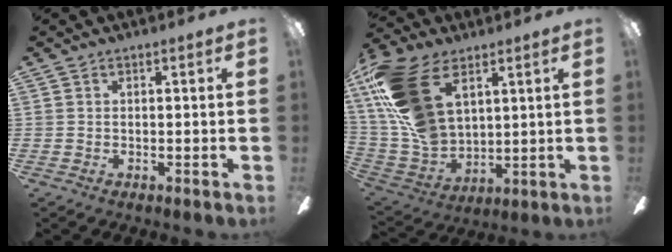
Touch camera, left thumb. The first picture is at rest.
{"total": 22.3, "force": [9.6, 13.1, 15.3], "torque": [-0.355, -0.026, 0.172]}